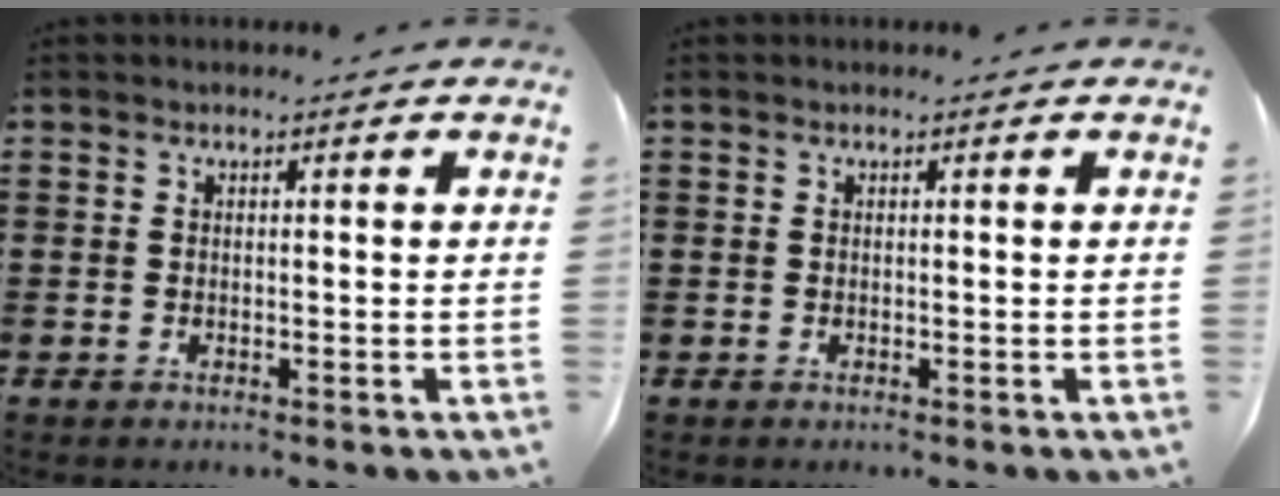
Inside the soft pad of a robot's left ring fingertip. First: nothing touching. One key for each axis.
{"total": 0.0}